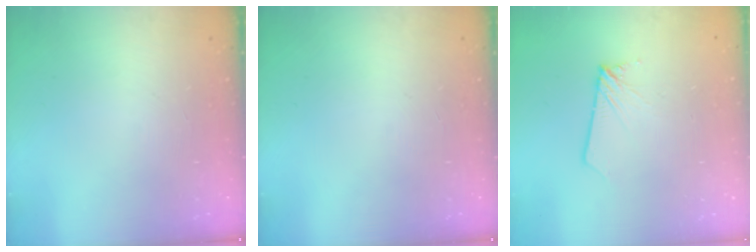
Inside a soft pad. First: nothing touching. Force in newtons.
{"total": 0.0}
{"total": 1.9, "press": 1.9, "slide": 0.1}